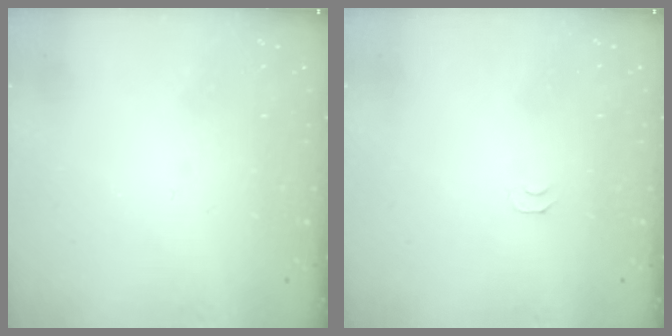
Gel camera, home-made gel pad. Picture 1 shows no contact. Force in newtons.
{"total": 5.1, "press": 5.1, "slide": 0.5}